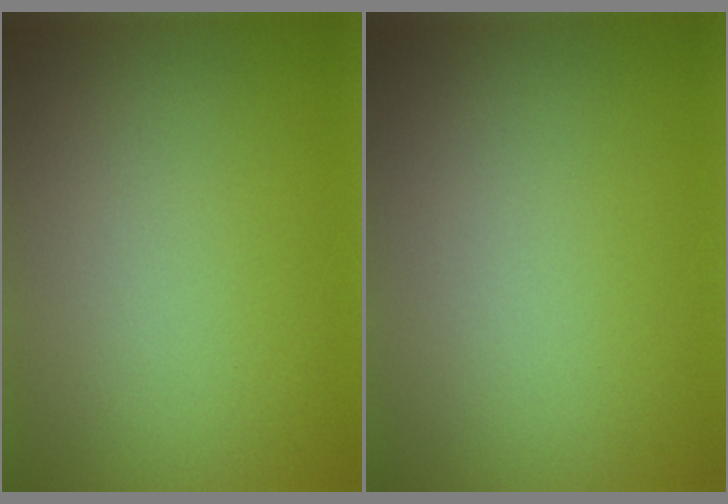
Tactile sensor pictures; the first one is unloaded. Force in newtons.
{"total": 0.0}